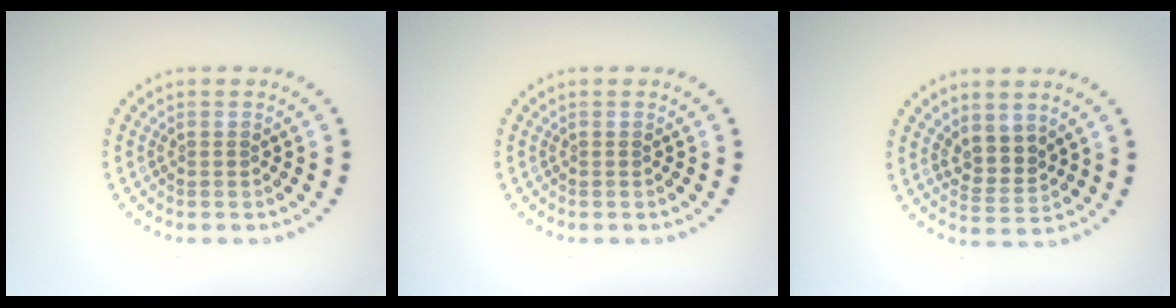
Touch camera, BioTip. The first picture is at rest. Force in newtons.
{"total": 0.0}
{"total": 2.6, "press": 2.1, "slide": 1.4}